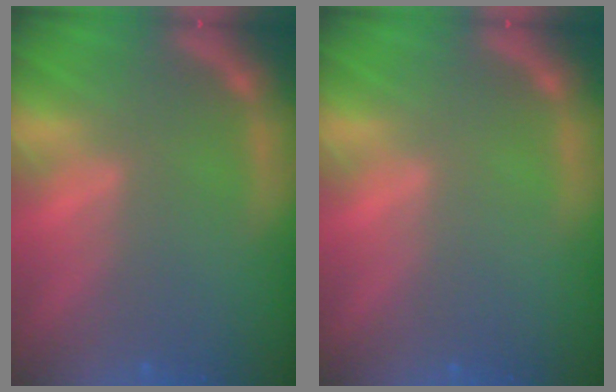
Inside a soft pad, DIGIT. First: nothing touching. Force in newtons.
{"total": 0.0}